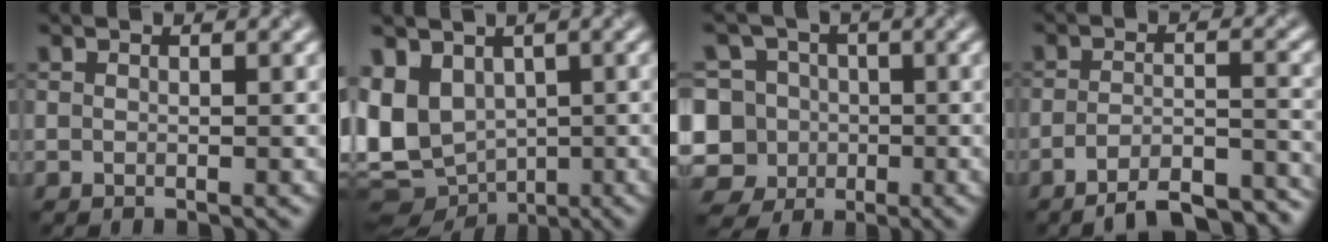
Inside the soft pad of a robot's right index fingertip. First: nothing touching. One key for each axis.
{"total": 9.5, "fx": -0.5, "fy": 7.3, "fz": 6.0, "tx": -0.125, "ty": -0.020, "tz": 0.007}
{"total": 10.3, "fx": -2.5, "fy": 9.5, "fz": 3.3, "tx": -0.086, "ty": 0.024, "tz": -0.073}
{"total": 8.2, "fx": -6.8, "fy": 2.0, "fz": 4.2, "tx": -0.065, "ty": -0.001, "tz": -0.102}